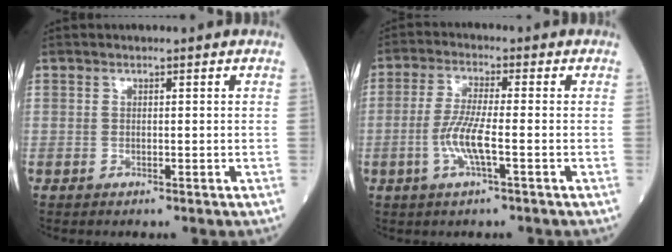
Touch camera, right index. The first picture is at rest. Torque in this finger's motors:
{"motor_torque": [0.21, -0.20, 0.13, 0.06]}